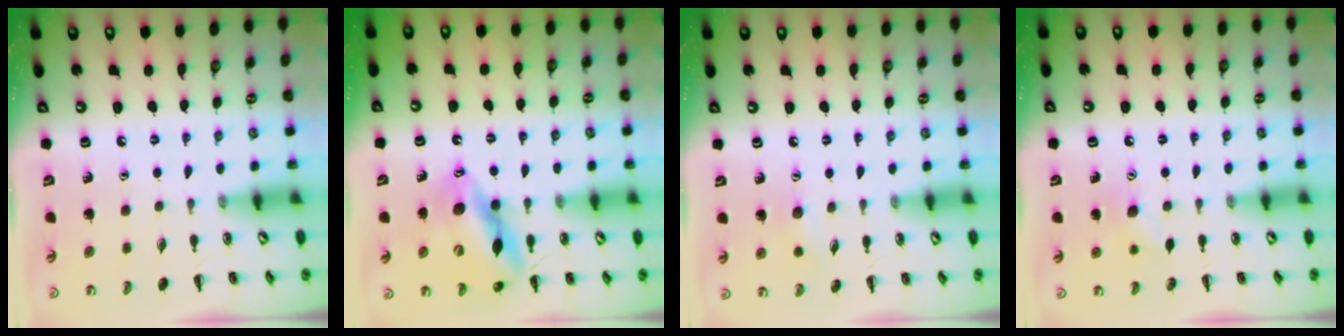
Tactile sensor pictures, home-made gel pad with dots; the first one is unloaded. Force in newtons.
{"total": 13.6, "press": 12.9, "slide": 4.1}
{"total": 5.7, "press": 5.5, "slide": 1.4}
{"total": 5.9, "press": 5.7, "slide": 1.3}